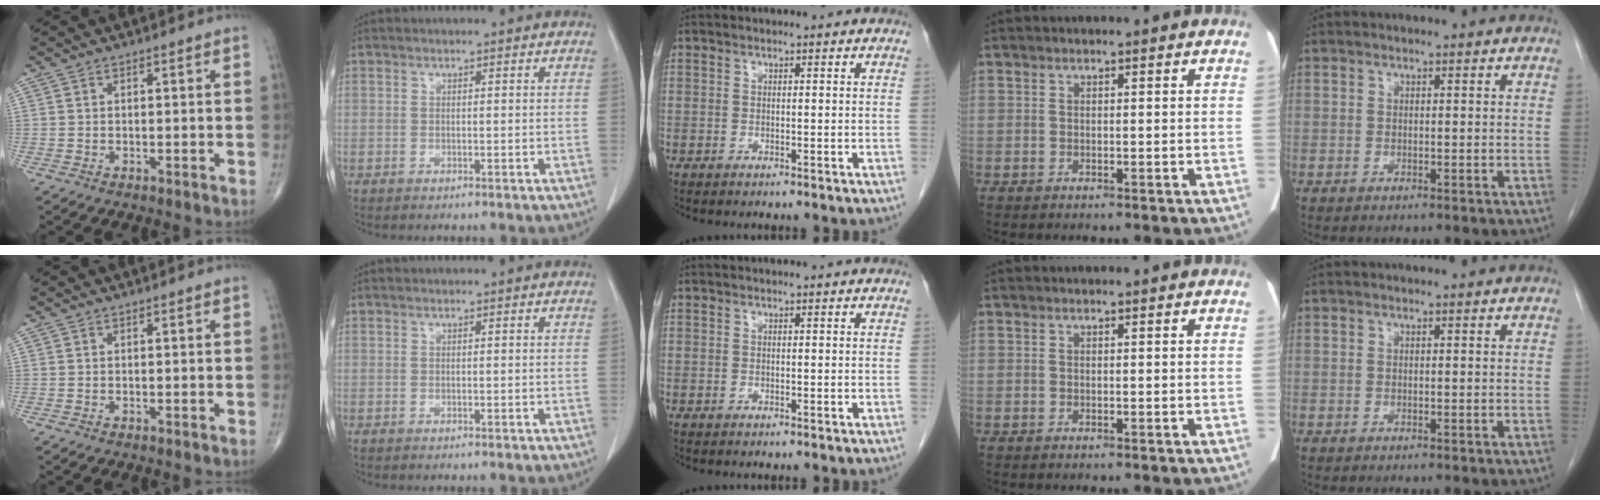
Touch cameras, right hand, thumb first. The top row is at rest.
{}